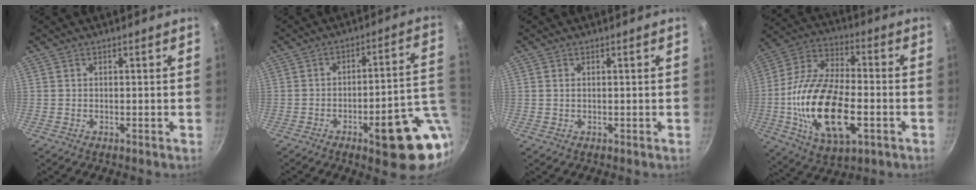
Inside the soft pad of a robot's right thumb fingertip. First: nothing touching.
{"total": 16.8, "force": [-5.4, 4.9, 15.1], "torque": [-0.156, 0.029, -0.068]}
{"total": 0.7, "force": [0.2, 0.4, 0.5], "torque": [-0.009, 0.001, 0.003]}
{"total": 22.8, "force": [-4.8, 11.4, 19.1], "torque": [-0.358, 0.023, -0.089]}